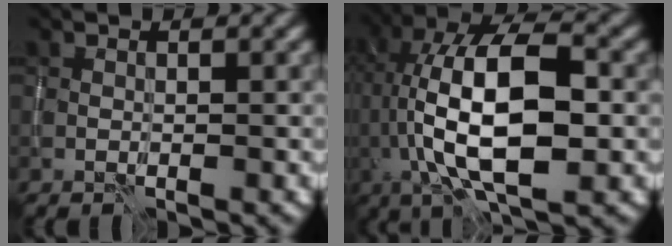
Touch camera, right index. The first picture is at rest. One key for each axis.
{"total": 13.0, "fx": -0.7, "fy": 5.3, "fz": 11.9, "tx": -0.210, "ty": 0.024, "tz": -0.022}